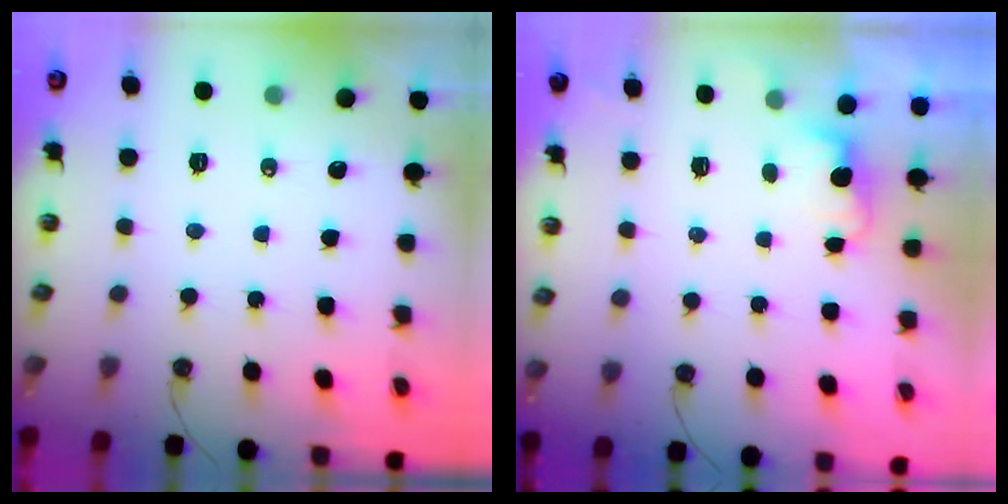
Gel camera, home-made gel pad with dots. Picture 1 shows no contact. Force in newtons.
{"total": 1.3, "press": 1.1, "slide": 0.8}